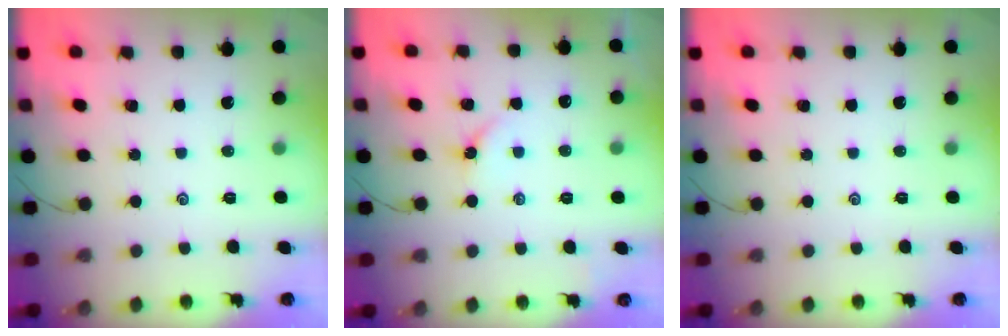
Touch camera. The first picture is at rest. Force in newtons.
{"total": 3.3, "press": 3.2, "slide": 0.4}
{"total": 0.0}